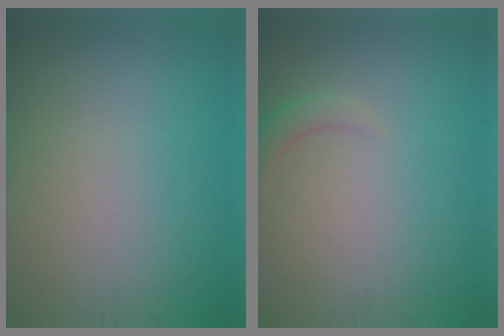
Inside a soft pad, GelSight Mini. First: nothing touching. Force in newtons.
{"total": 1.6, "press": 1.6, "slide": 0.3}